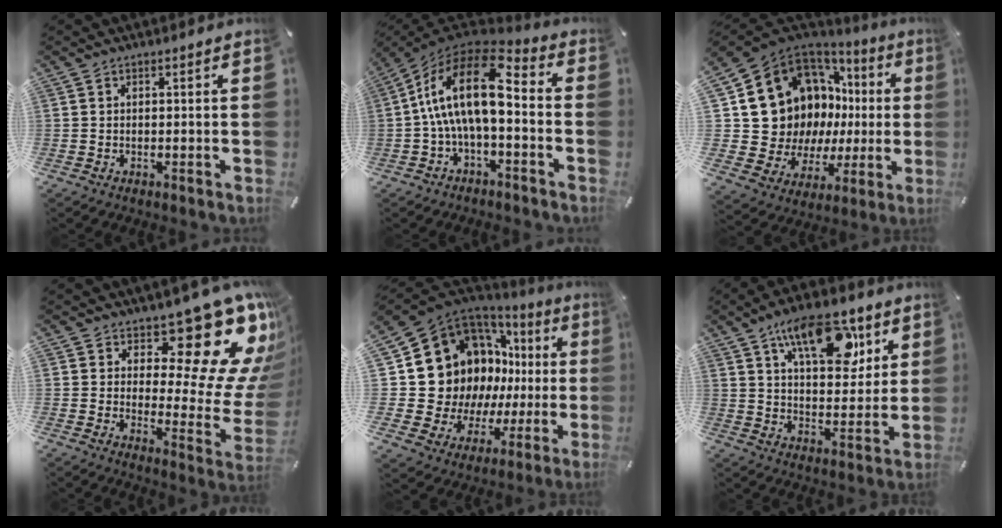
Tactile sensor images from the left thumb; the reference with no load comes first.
{"total": 17.6, "force": [1.0, 8.2, 15.5], "torque": [-0.318, 0.003, 0.014]}
{"total": 17.3, "force": [5.4, 14.2, 8.2], "torque": [-0.149, -0.063, 0.137]}
{"total": 20.1, "force": [12.2, 9.2, 13.1], "torque": [-0.145, -0.105, 0.193]}
{"total": 19.5, "force": [5.0, 16.0, 9.8], "torque": [-0.172, -0.059, 0.135]}
{"total": 16.8, "force": [9.0, 8.6, 11.3], "torque": [-0.167, -0.029, 0.151]}